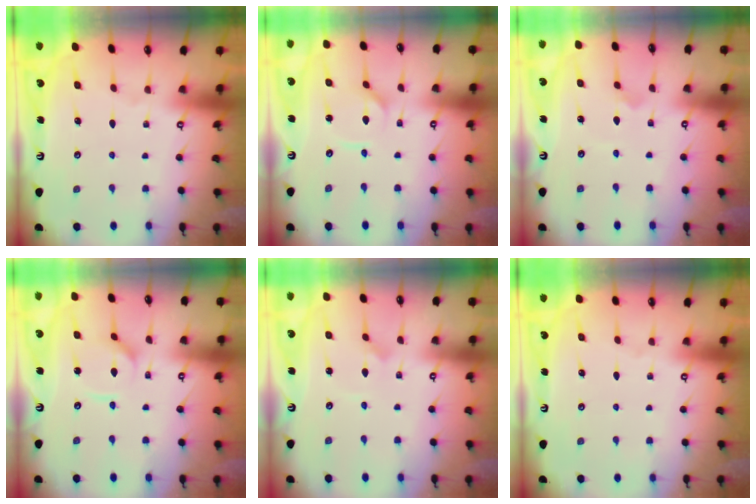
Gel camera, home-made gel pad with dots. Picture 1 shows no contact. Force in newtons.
{"total": 2.2, "press": 2.2, "slide": 0.4}
{"total": 3.6, "press": 3.6, "slide": 0.2}
{"total": 4.4, "press": 4.4, "slide": 0.5}
{"total": 2.2, "press": 2.2, "slide": 0.2}
{"total": 0.0}